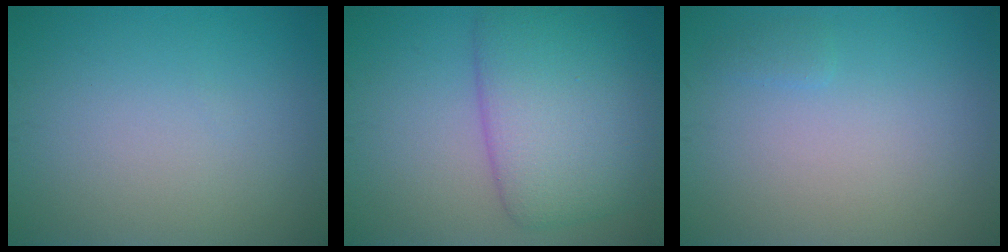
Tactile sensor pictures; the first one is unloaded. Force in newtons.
{"total": 7.7, "press": 7.7, "slide": 0.2}
{"total": 0.6, "press": 0.6, "slide": 0.1}